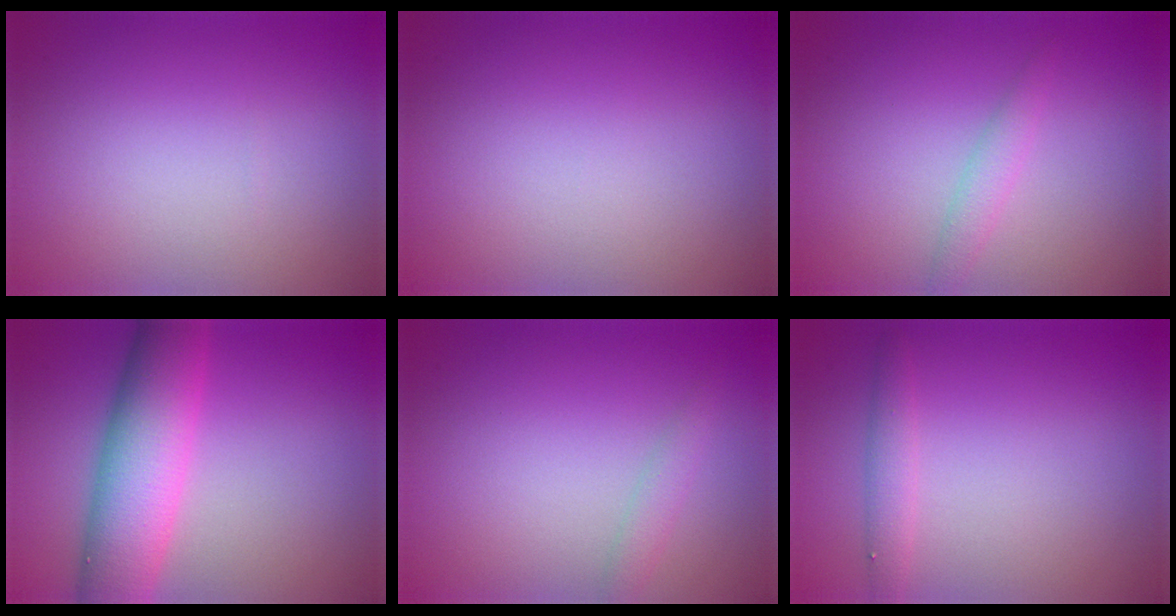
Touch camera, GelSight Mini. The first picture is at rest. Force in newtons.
{"total": 0.0}
{"total": 1.4, "press": 1.4, "slide": 0.1}
{"total": 8.5, "press": 8.5, "slide": 0.3}
{"total": 1.3, "press": 1.3, "slide": 0.0}
{"total": 1.5, "press": 1.5, "slide": 0.1}